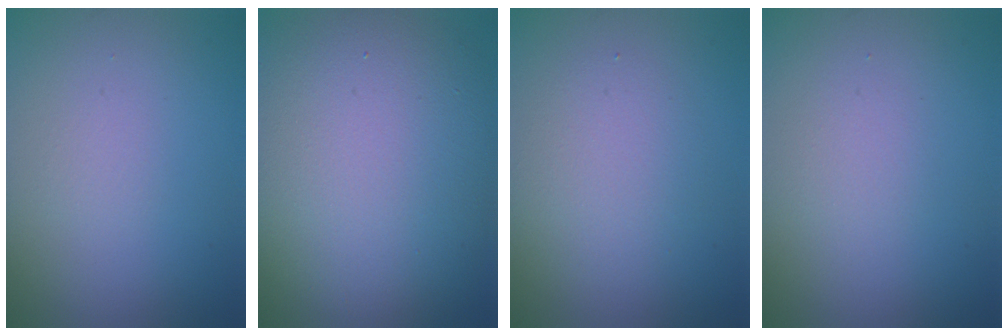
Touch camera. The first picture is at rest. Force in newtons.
{"total": 13.8, "press": 13.8, "slide": 0.7}
{"total": 2.9, "press": 2.9, "slide": 0.3}
{"total": 1.3, "press": 1.3, "slide": 0.1}